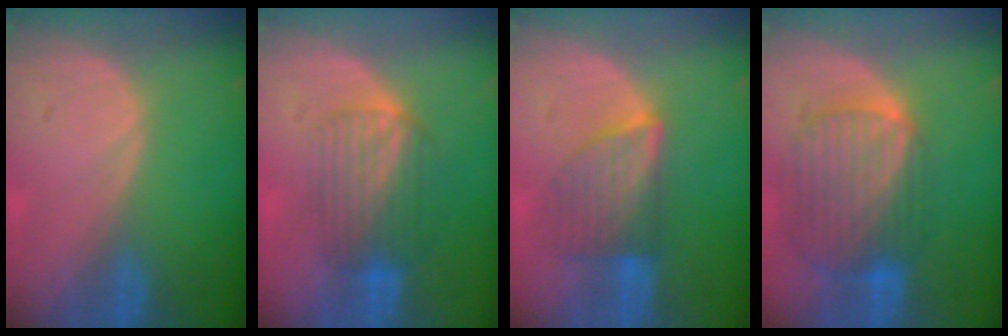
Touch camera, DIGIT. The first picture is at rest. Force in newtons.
{"total": 6.6, "press": 6.3, "slide": 1.8}
{"total": 6.3, "press": 6.2, "slide": 0.6}
{"total": 10.3, "press": 8.7, "slide": 5.6}